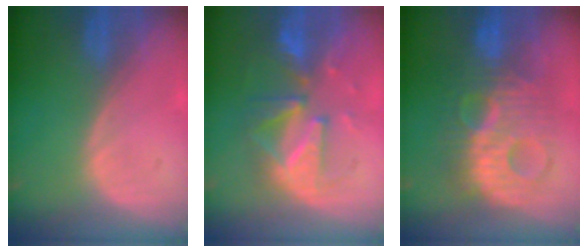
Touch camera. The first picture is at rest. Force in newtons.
{"total": 10.0, "press": 8.7, "slide": 4.8}
{"total": 10.9, "press": 10.9, "slide": 0.5}